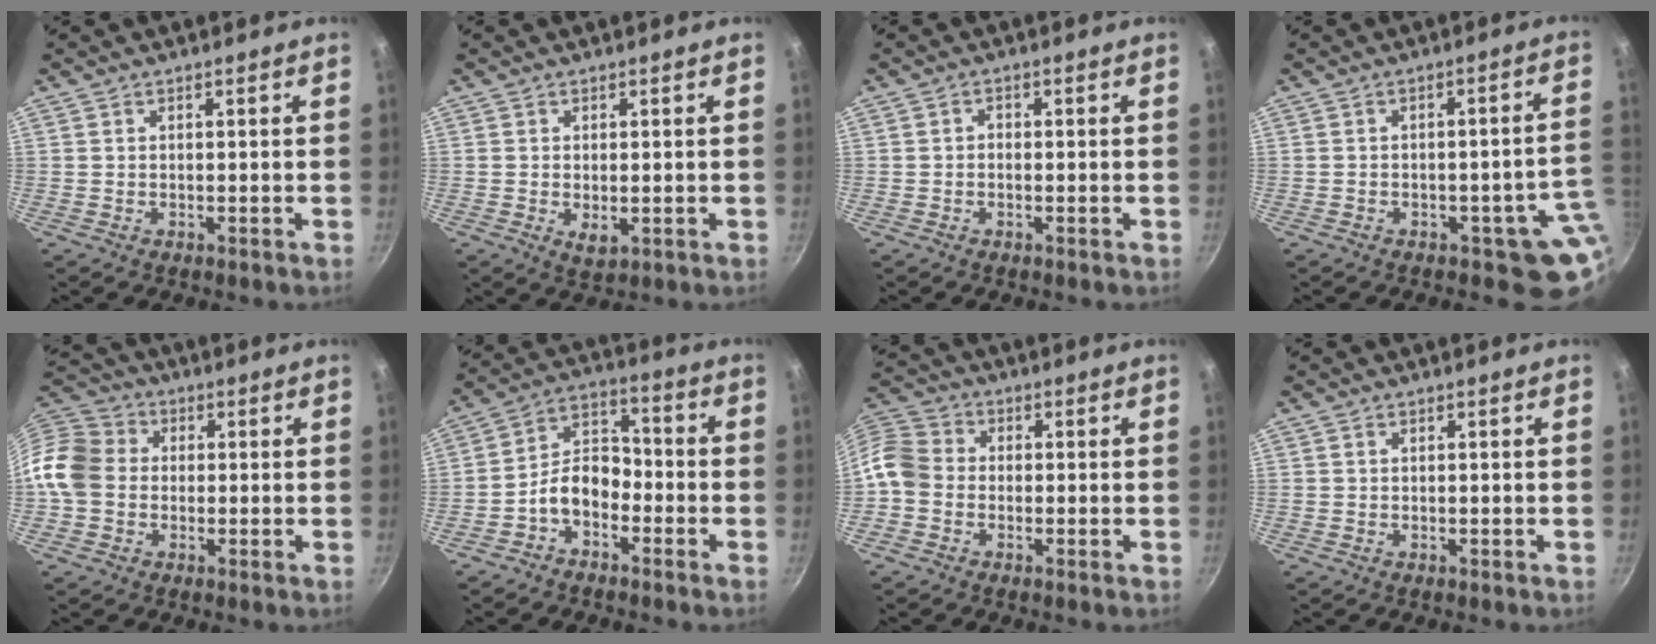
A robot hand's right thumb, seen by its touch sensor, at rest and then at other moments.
{"total": 3.1, "force": [-0.3, 1.8, 2.5], "torque": [-0.040, -0.010, -0.001]}
{"total": 1.1, "force": [-0.4, 0.9, 0.5], "torque": [-0.009, 0.006, -0.007]}
{"total": 7.6, "force": [-1.7, 4.4, 6.0], "torque": [-0.014, 0.022, -0.016]}
{"total": 10.7, "force": [-0.8, 9.0, 5.7], "torque": [-0.083, 0.021, -0.037]}
{"total": 8.3, "force": [-3.7, 5.5, 5.0], "torque": [-0.064, 0.053, -0.083]}
{"total": 7.5, "force": [-1.8, 6.2, 3.9], "torque": [-0.056, 0.024, -0.059]}
{"total": 0.0}